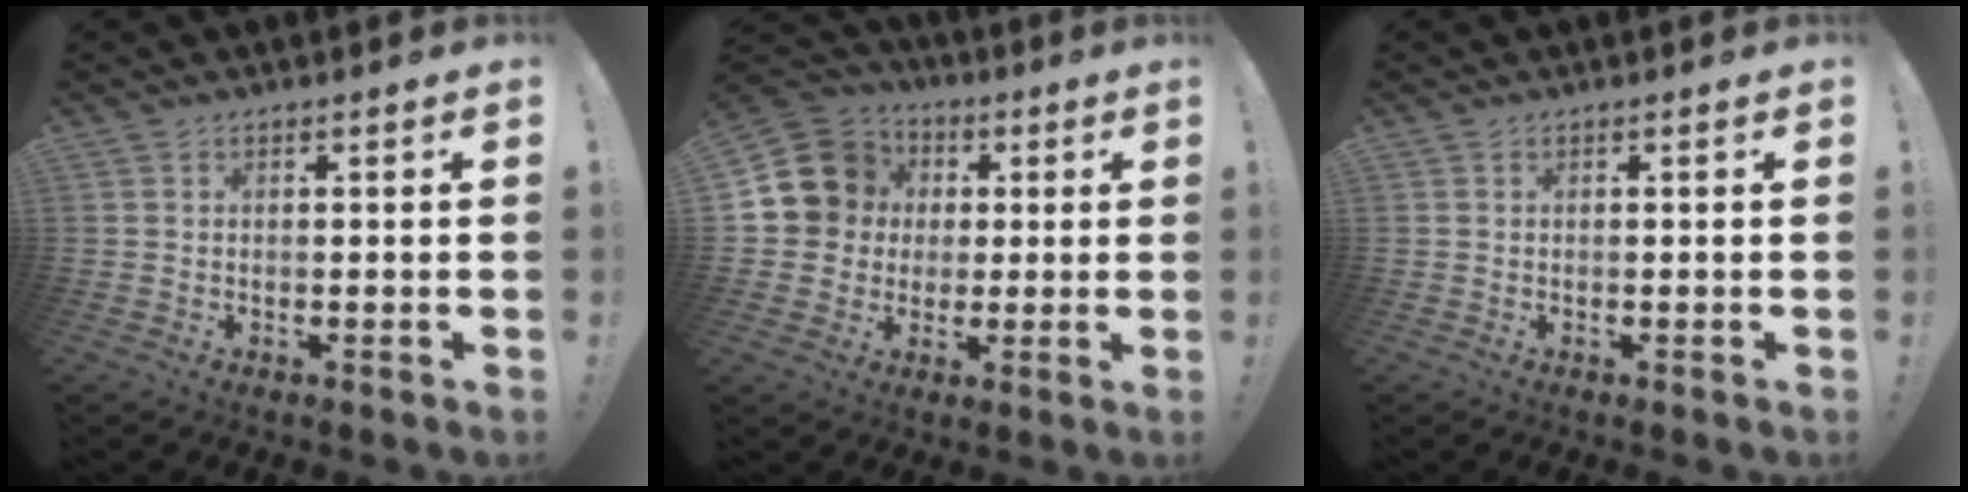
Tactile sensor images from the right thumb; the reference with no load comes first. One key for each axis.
{"total": 12.6, "fx": 2.7, "fy": 11.5, "fz": 4.3, "tx": -0.067, "ty": -0.003, "tz": 0.064}
{"total": 0.0}